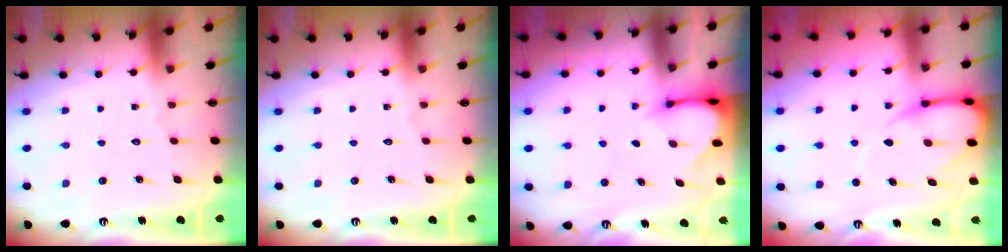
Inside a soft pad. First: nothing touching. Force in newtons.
{"total": 0.0}
{"total": 3.4, "press": 3.4, "slide": 0.3}
{"total": 8.1, "press": 8.0, "slide": 0.9}